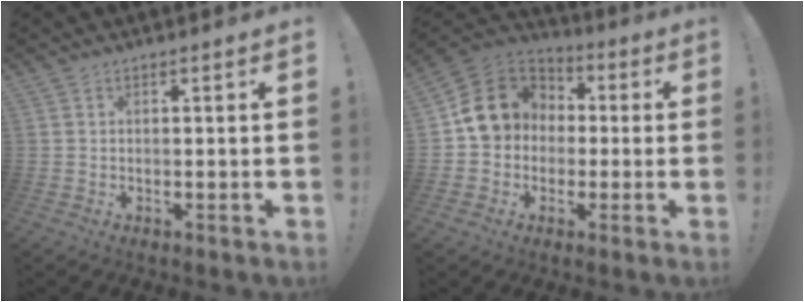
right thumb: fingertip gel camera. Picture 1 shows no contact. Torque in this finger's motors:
{"motor_torque": [0.45, 0.90, 0.03, 0.03, 0.06]}